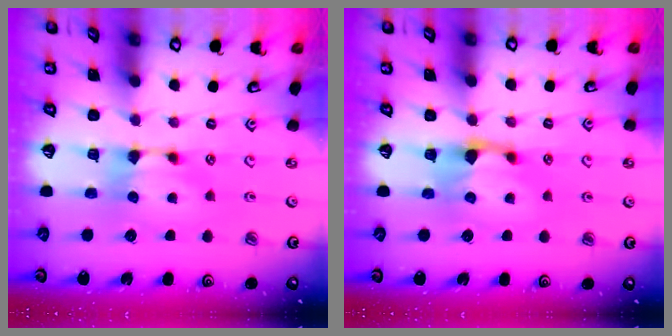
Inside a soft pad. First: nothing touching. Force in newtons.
{"total": 1.2, "press": 0.2, "slide": 1.2}